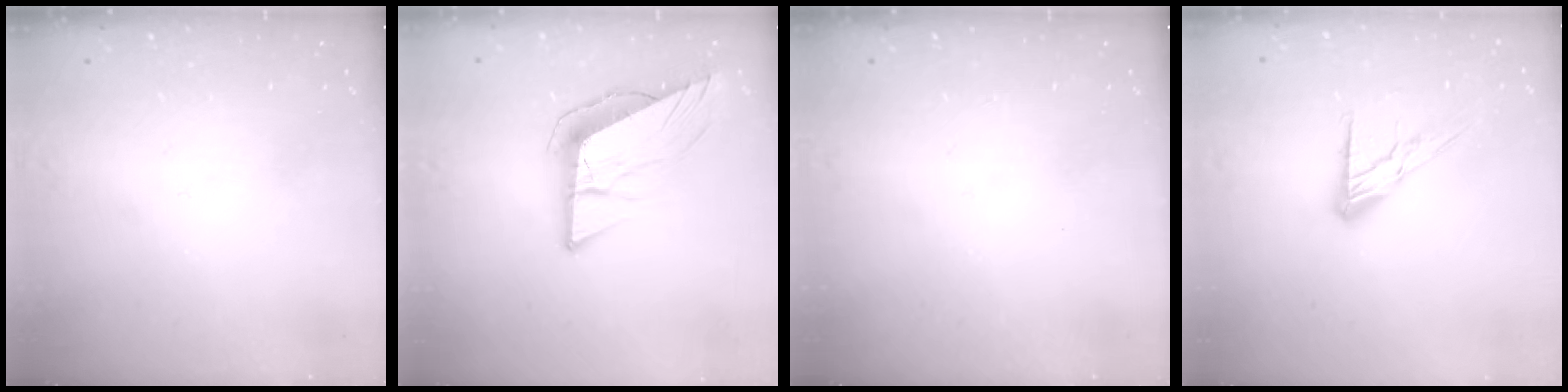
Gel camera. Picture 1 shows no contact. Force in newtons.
{"total": 11.7, "press": 11.2, "slide": 3.6}
{"total": 0.0}
{"total": 10.4, "press": 10.4, "slide": 0.6}